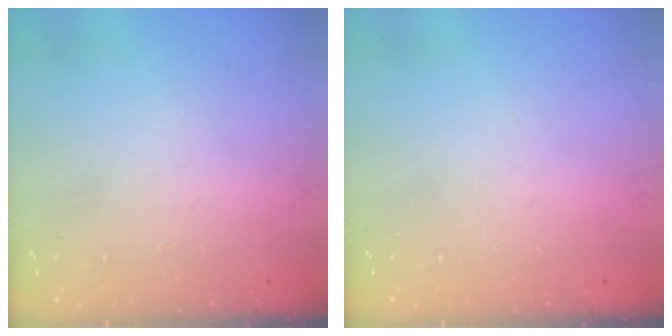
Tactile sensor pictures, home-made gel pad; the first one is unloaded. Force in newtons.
{"total": 0.0}